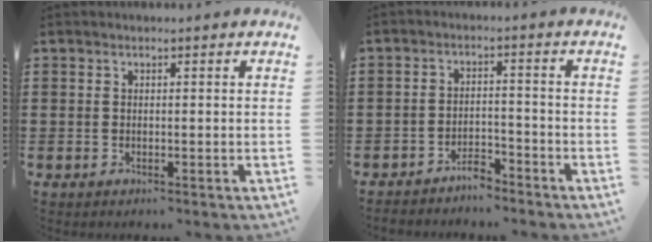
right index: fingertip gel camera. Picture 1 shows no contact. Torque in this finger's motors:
{"motor_torque": [-0.47, 0.10, -0.95, -0.21]}